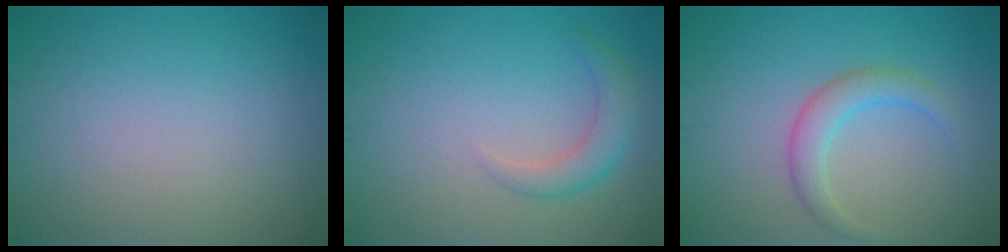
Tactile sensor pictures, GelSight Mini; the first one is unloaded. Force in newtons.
{"total": 2.5, "press": 2.5, "slide": 0.1}
{"total": 2.8, "press": 2.8, "slide": 0.2}